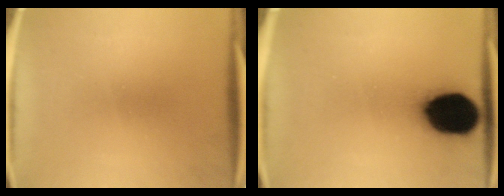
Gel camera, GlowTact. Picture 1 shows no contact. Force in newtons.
{"total": 19.8}